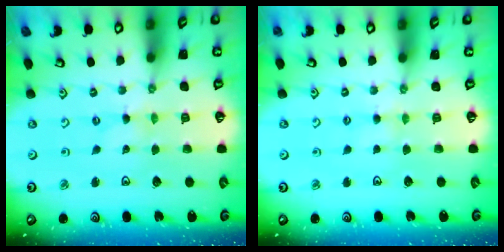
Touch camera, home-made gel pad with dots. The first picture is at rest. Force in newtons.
{"total": 2.4, "press": 2.4, "slide": 0.4}